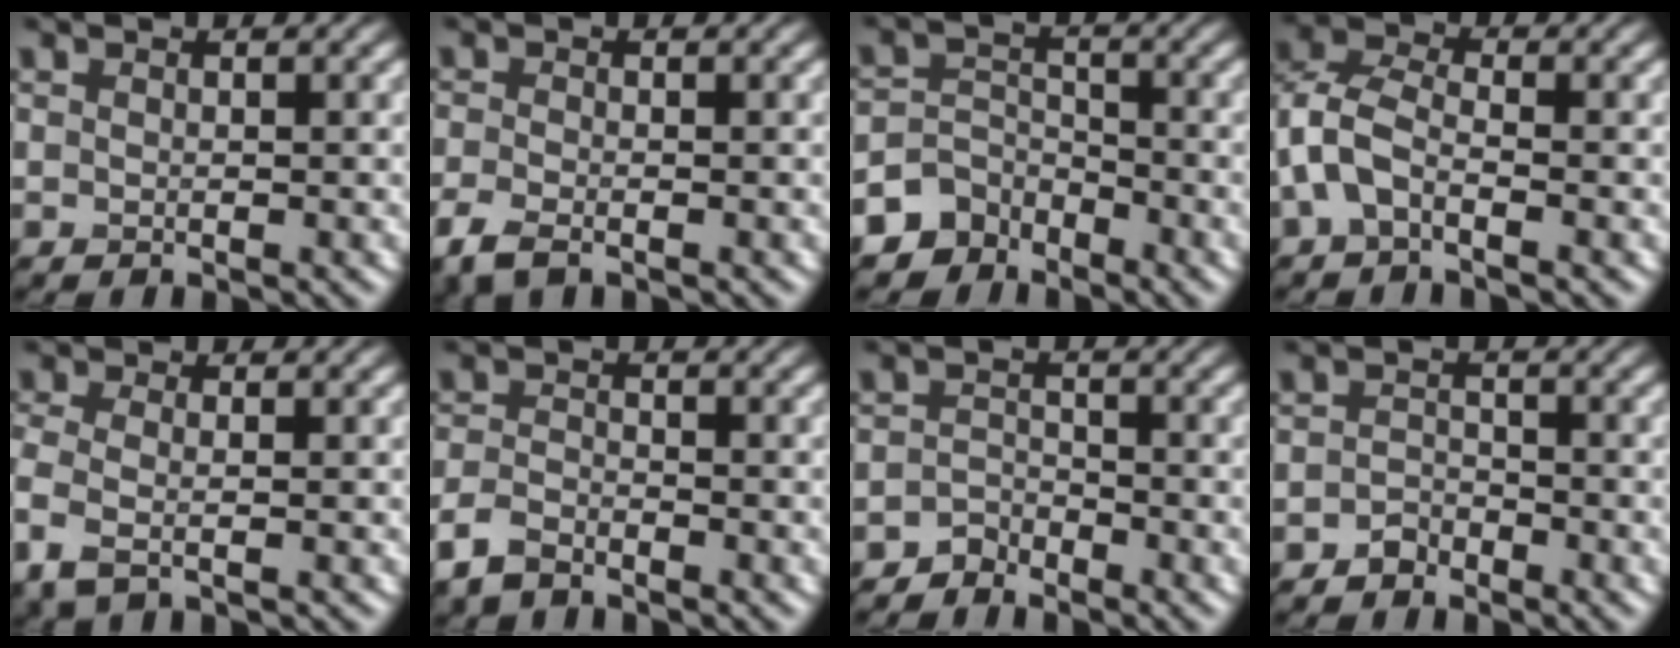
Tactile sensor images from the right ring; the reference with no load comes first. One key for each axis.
{"total": 2.6, "fx": -1.8, "fy": 0.9, "fz": 1.7, "tx": -0.041, "ty": -0.010, "tz": -0.046}
{"total": 3.9, "fx": -3.1, "fy": 2.3, "fz": 0.4, "tx": 0.001, "ty": 0.002, "tz": -0.063}
{"total": 4.1, "fx": -1.3, "fy": 2.3, "fz": 3.1, "tx": -0.078, "ty": 0.009, "tz": -0.039}
{"total": 3.3, "fx": -1.3, "fy": 1.5, "fz": 2.6, "tx": -0.073, "ty": -0.007, "tz": -0.037}
{"total": 2.6, "fx": -2.1, "fy": 1.1, "fz": 1.2, "tx": -0.029, "ty": -0.004, "tz": -0.052}
{"total": 1.8, "fx": -1.6, "fy": 0.9, "fz": 0.0, "tx": 0.005, "ty": 0.013, "tz": -0.032}
{"total": 1.5, "fx": -1.2, "fy": 0.9, "fz": 0.2, "tx": -0.001, "ty": 0.009, "tz": -0.023}